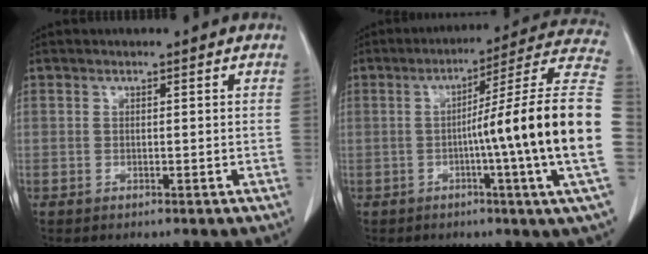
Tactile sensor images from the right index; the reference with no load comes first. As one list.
[{"total": 20.4, "force": [-2.5, -2.9, 20.1], "torque": [-0.228, 0.010, -0.055]}]